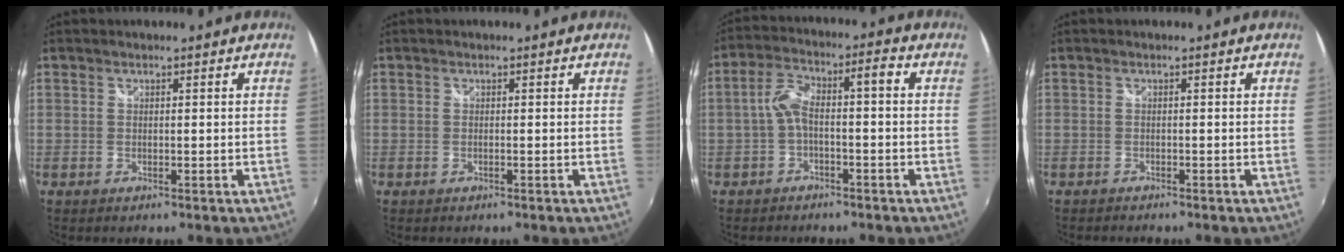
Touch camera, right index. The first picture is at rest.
{"total": 0.5, "force": [-0.2, -0.1, 0.5], "torque": [-0.009, -0.001, -0.005]}
{"total": 6.4, "force": [-1.9, 1.9, 5.8], "torque": [-0.122, 0.017, -0.035]}
{"total": 1.1, "force": [-1.1, 0.2, 0.2], "torque": [-0.008, -0.006, -0.019]}